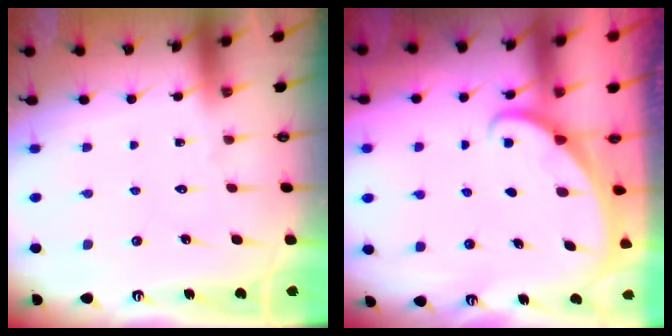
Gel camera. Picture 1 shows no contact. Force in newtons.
{"total": 1.6, "press": 1.5, "slide": 0.1}